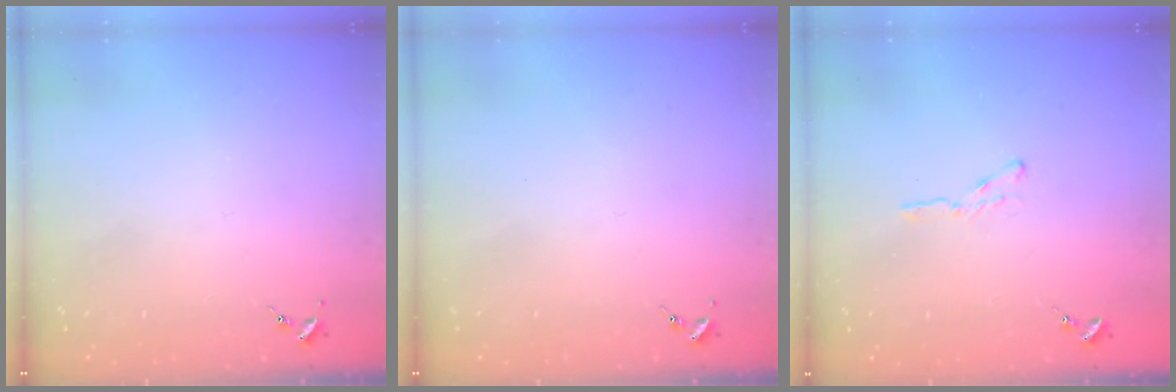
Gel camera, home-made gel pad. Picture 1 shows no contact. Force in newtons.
{"total": 0.0}
{"total": 3.9, "press": 3.9, "slide": 0.5}